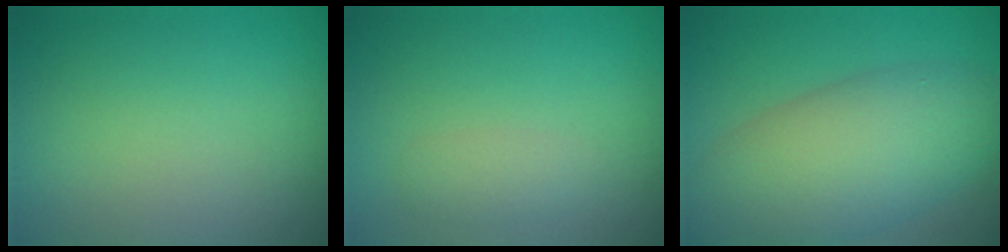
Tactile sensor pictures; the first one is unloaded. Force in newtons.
{"total": 1.3, "press": 1.3, "slide": 0.1}
{"total": 8.7, "press": 8.7, "slide": 0.1}